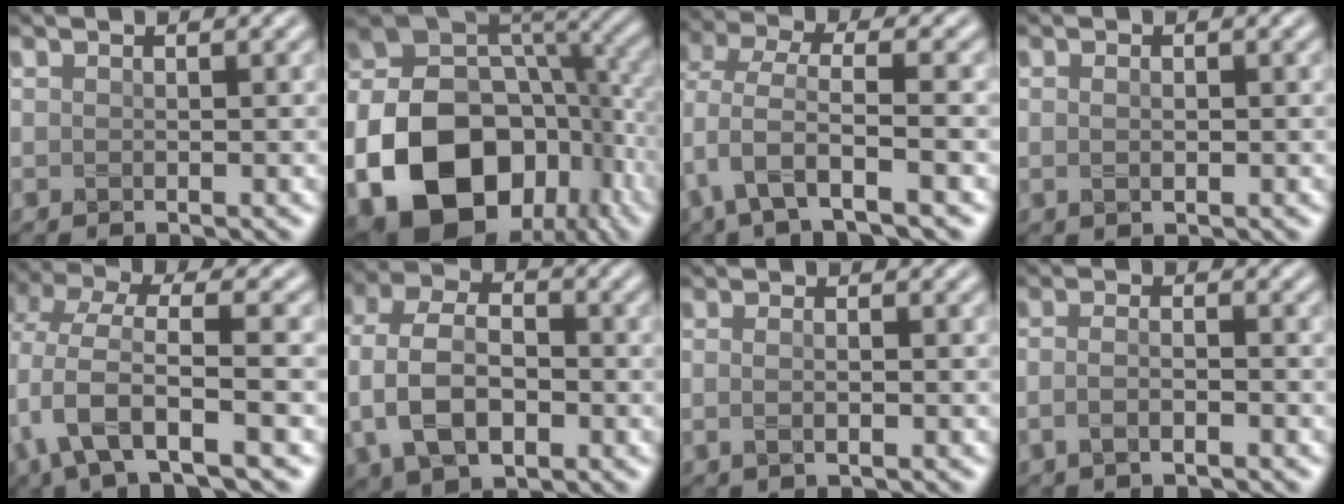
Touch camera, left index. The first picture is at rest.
{"total": 17.5, "force": [-6.1, 12.4, 10.8], "torque": [-0.225, -0.025, -0.102]}
{"total": 5.4, "force": [-1.6, 2.2, 4.7], "torque": [-0.100, 0.000, -0.037]}
{"total": 0.9, "force": [0.1, 0.4, 0.8], "torque": [-0.018, 0.000, 0.002]}
{"total": 6.8, "force": [-1.2, 2.5, 6.2], "torque": [-0.132, 0.001, -0.033]}
{"total": 7.8, "force": [-1.1, 5.3, 5.6], "torque": [-0.122, 0.006, -0.033]}
{"total": 1.9, "force": [-0.1, 0.9, 1.7], "torque": [-0.014, -0.005, -0.010]}
{"total": 2.2, "force": [-0.9, 0.8, 1.8], "torque": [-0.035, 0.000, -0.020]}